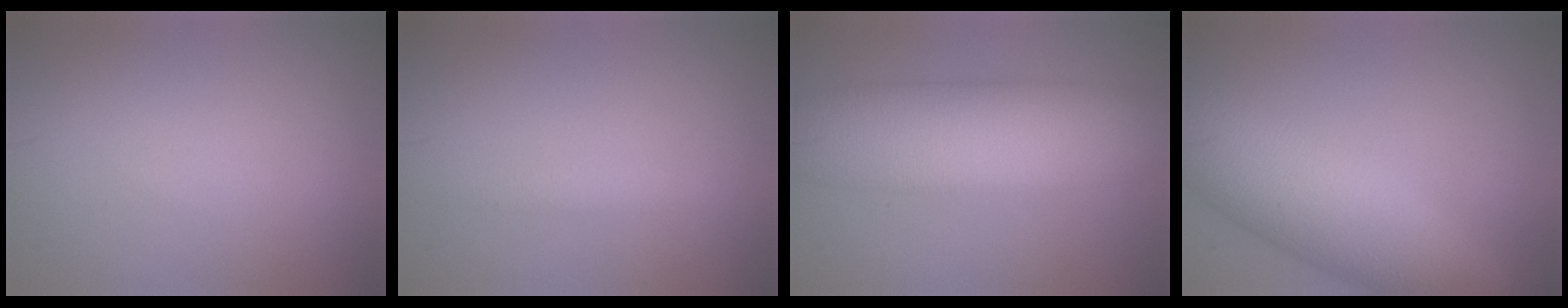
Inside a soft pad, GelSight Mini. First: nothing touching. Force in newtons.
{"total": 0.8, "press": 0.8, "slide": 0.1}
{"total": 10.8, "press": 10.8, "slide": 0.7}
{"total": 9.1, "press": 9.1, "slide": 0.1}